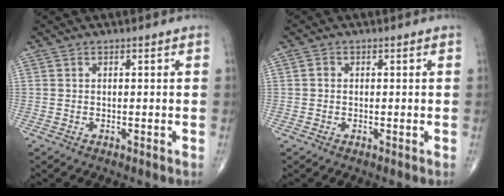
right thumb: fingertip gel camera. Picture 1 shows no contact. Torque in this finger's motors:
{"motor_torque": [-0.36, 0.30, 0.01, -0.05, 0.05]}